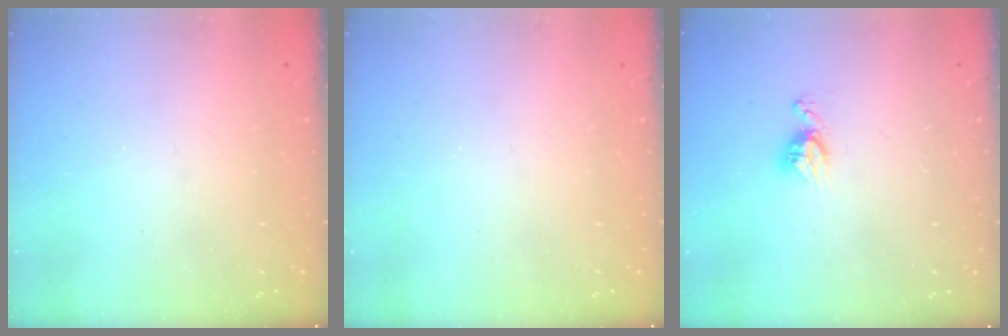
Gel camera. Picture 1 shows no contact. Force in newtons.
{"total": 0.0}
{"total": 5.2, "press": 5.2, "slide": 0.6}